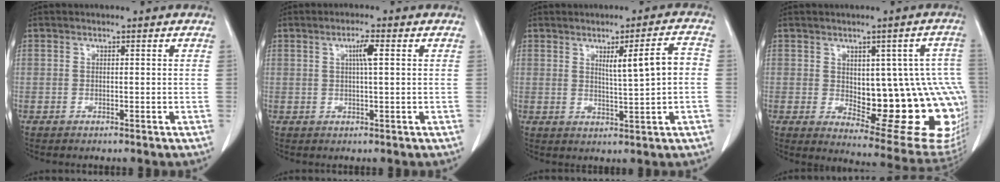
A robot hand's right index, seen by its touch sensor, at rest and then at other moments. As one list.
[{"total": 2.9, "force": [0.8, 0.0, 2.7], "torque": [-0.049, 0.002, 0.014]}, {"total": 6.2, "force": [0.7, 0.1, 6.2], "torque": [-0.095, 0.005, 0.016]}, {"total": 20.4, "force": [-1.8, 7.8, 18.7], "torque": [-0.150, 0.019, 0.009]}]